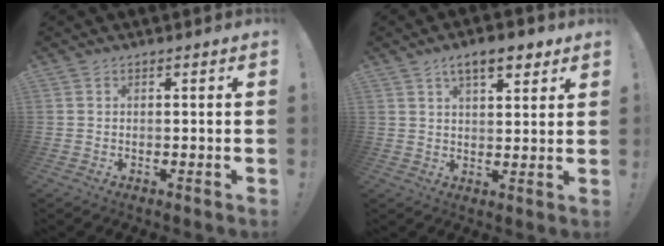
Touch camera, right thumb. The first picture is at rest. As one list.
[{"total": 8.3, "force": [4.9, 3.3, 5.9], "torque": [-0.081, -0.017, 0.084]}]